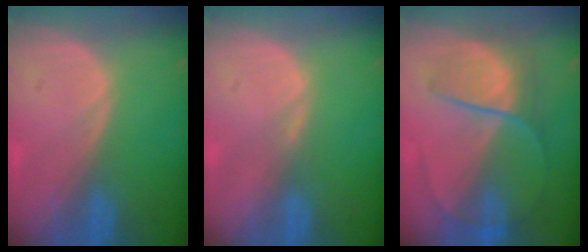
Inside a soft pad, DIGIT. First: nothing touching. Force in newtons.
{"total": 0.7, "press": 0.7, "slide": 0.2}
{"total": 6.9, "press": 6.6, "slide": 2.0}